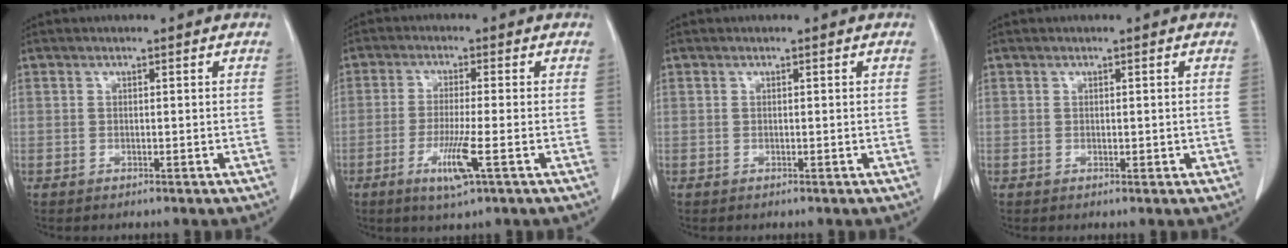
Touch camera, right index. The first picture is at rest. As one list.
[{"total": 6.3, "force": [-2.6, -0.2, 5.7], "torque": [-0.112, -0.017, -0.047]}, {"total": 0.0}, {"total": 1.0, "force": [-0.1, 0.6, 0.7], "torque": [-0.009, -0.001, 0.004]}]